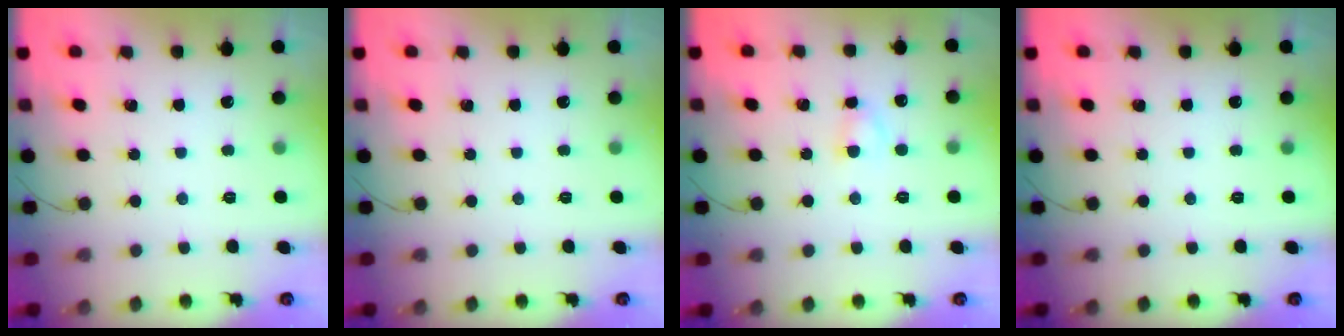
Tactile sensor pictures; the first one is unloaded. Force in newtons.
{"total": 0.0}
{"total": 3.0, "press": 2.7, "slide": 1.3}
{"total": 0.0}